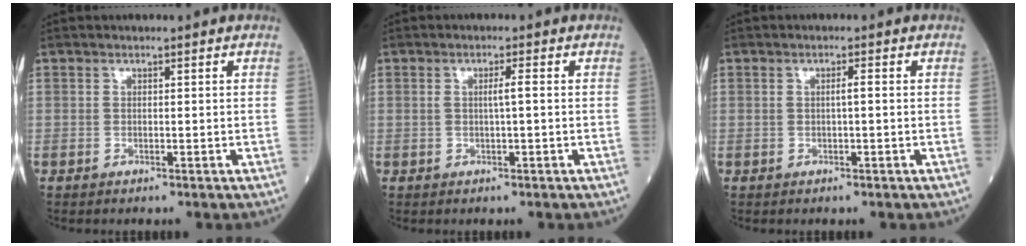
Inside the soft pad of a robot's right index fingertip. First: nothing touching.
{"total": 1.8, "force": [0.1, -0.1, 1.8], "torque": [-0.032, 0.002, 0.001]}
{"total": 1.1, "force": [0.1, 0.0, 1.1], "torque": [-0.022, 0.002, 0.001]}